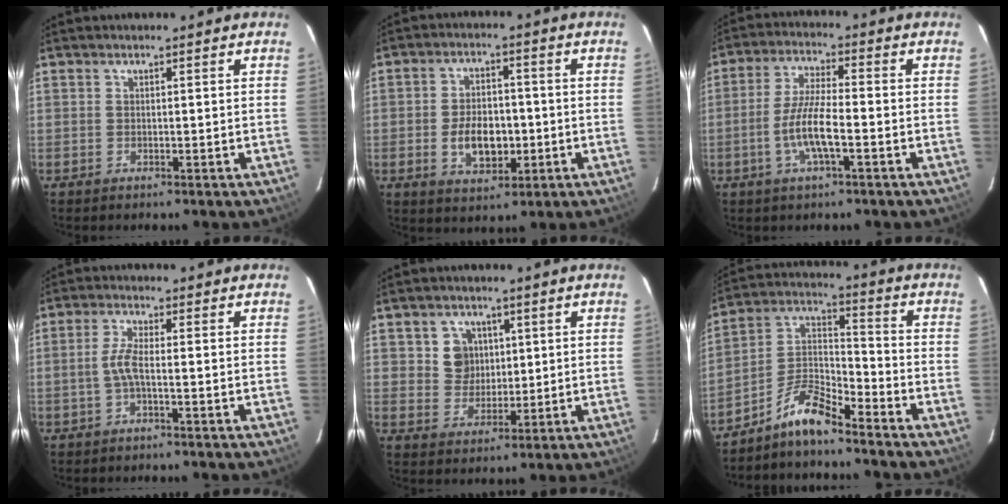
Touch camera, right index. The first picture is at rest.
{"total": 8.7, "force": [-1.9, 5.4, 6.6], "torque": [-0.125, 0.003, -0.022]}
{"total": 8.1, "force": [-2.8, 1.4, 7.4], "torque": [-0.151, -0.002, -0.056]}
{"total": 3.2, "force": [-1.0, 0.3, 3.1], "torque": [-0.070, 0.004, -0.020]}
{"total": 6.0, "force": [1.7, 5.5, 1.6], "torque": [-0.031, 0.014, 0.041]}
{"total": 8.6, "force": [-7.2, 1.5, 4.4], "torque": [-0.109, 0.031, -0.147]}